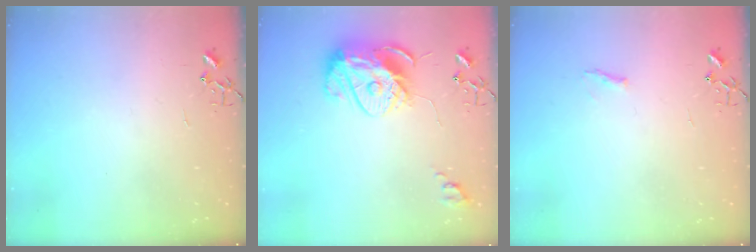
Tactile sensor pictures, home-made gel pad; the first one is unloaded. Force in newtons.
{"total": 13.9, "press": 13.8, "slide": 1.3}
{"total": 4.7, "press": 4.6, "slide": 0.6}